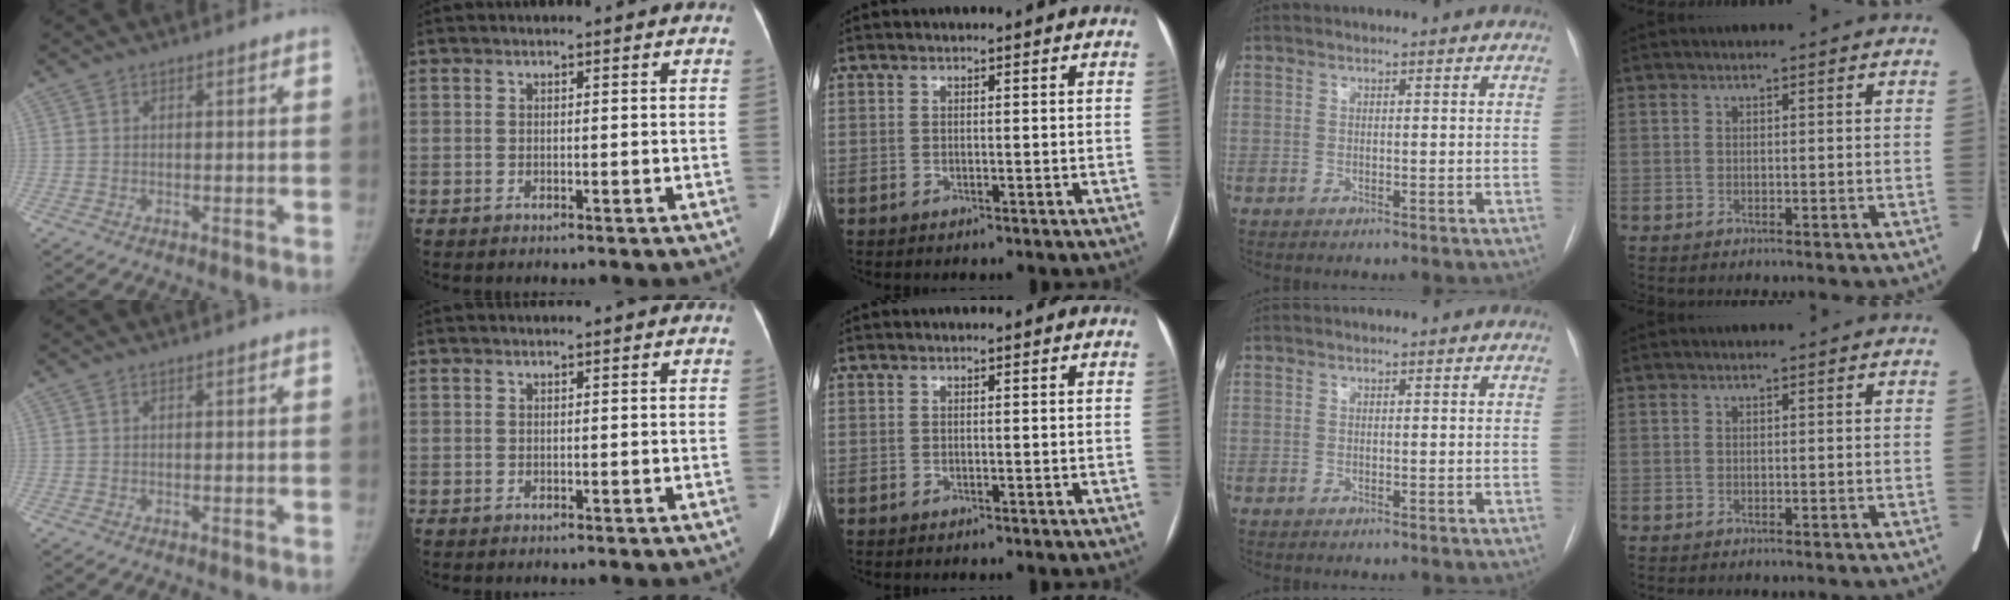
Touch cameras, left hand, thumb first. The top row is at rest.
{}